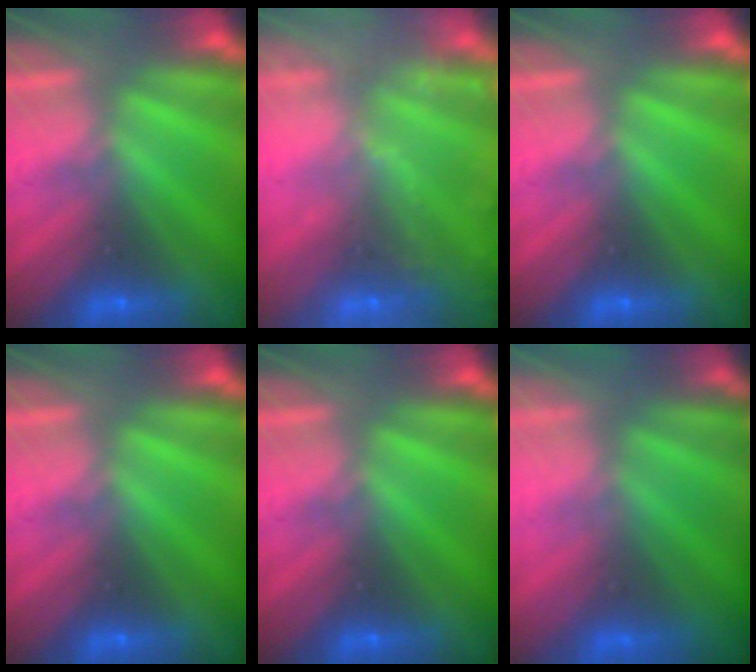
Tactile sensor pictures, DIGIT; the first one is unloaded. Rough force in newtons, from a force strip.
{"total": 8.7}
{"total": 0.0}
{"total": 0.0}
{"total": 0.0}
{"total": 2.9}